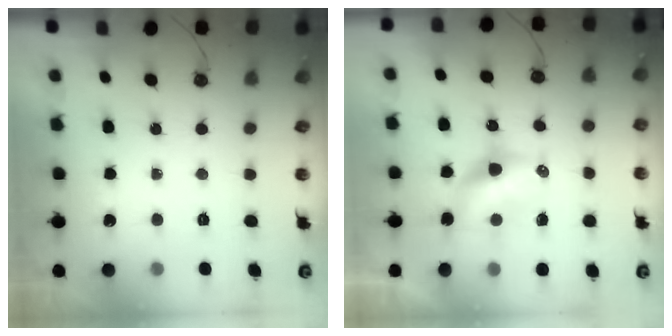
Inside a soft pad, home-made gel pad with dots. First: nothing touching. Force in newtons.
{"total": 7.6, "press": 7.6, "slide": 0.6}